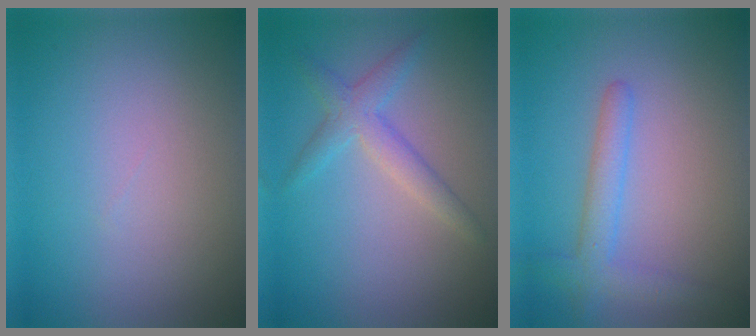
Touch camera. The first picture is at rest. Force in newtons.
{"total": 2.6, "press": 2.6, "slide": 0.1}
{"total": 2.9, "press": 2.9, "slide": 0.1}